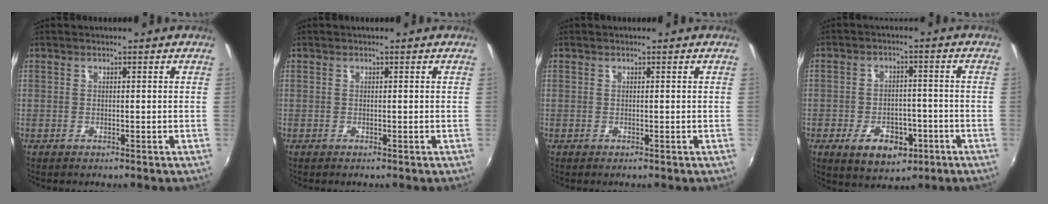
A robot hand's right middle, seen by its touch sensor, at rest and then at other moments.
{"total": 0.0}
{"total": 0.0}
{"total": 9.3, "force": [-4.6, 5.7, 5.7], "torque": [-0.118, 0.000, -0.061]}